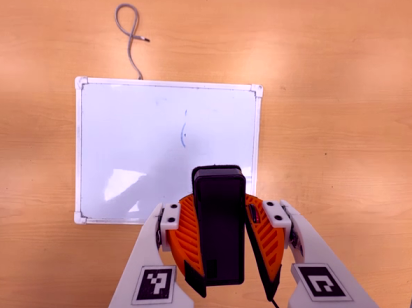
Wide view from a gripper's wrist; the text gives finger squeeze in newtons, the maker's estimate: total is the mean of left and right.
{"total": 10.2, "left": 9.8, "right": 10.6}